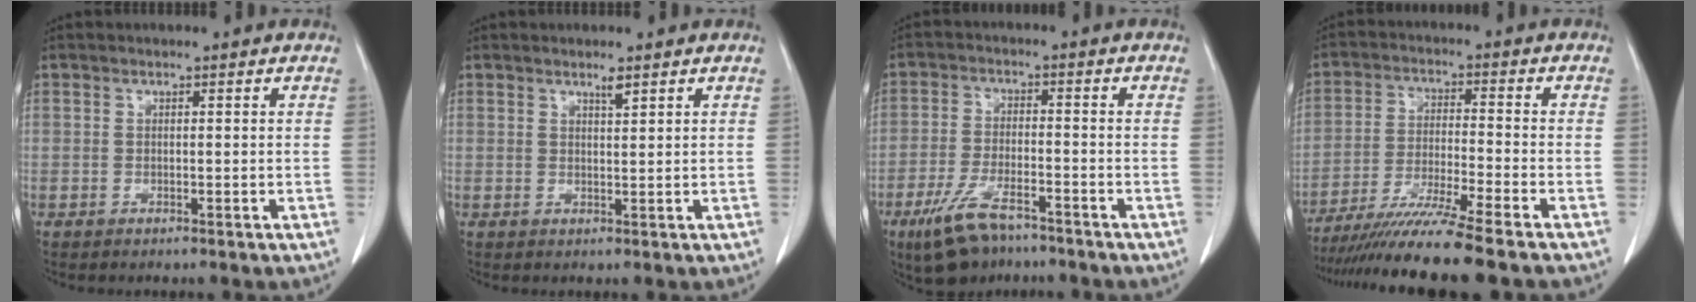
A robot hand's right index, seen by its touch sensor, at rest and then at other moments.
{"total": 1.3, "force": [1.0, 0.0, 0.8], "torque": [-0.017, -0.003, 0.019]}
{"total": 8.7, "force": [-6.1, 2.8, 5.5], "torque": [-0.115, -0.014, -0.106]}
{"total": 12.5, "force": [-10.3, -1.9, 6.7], "torque": [-0.105, -0.034, -0.172]}